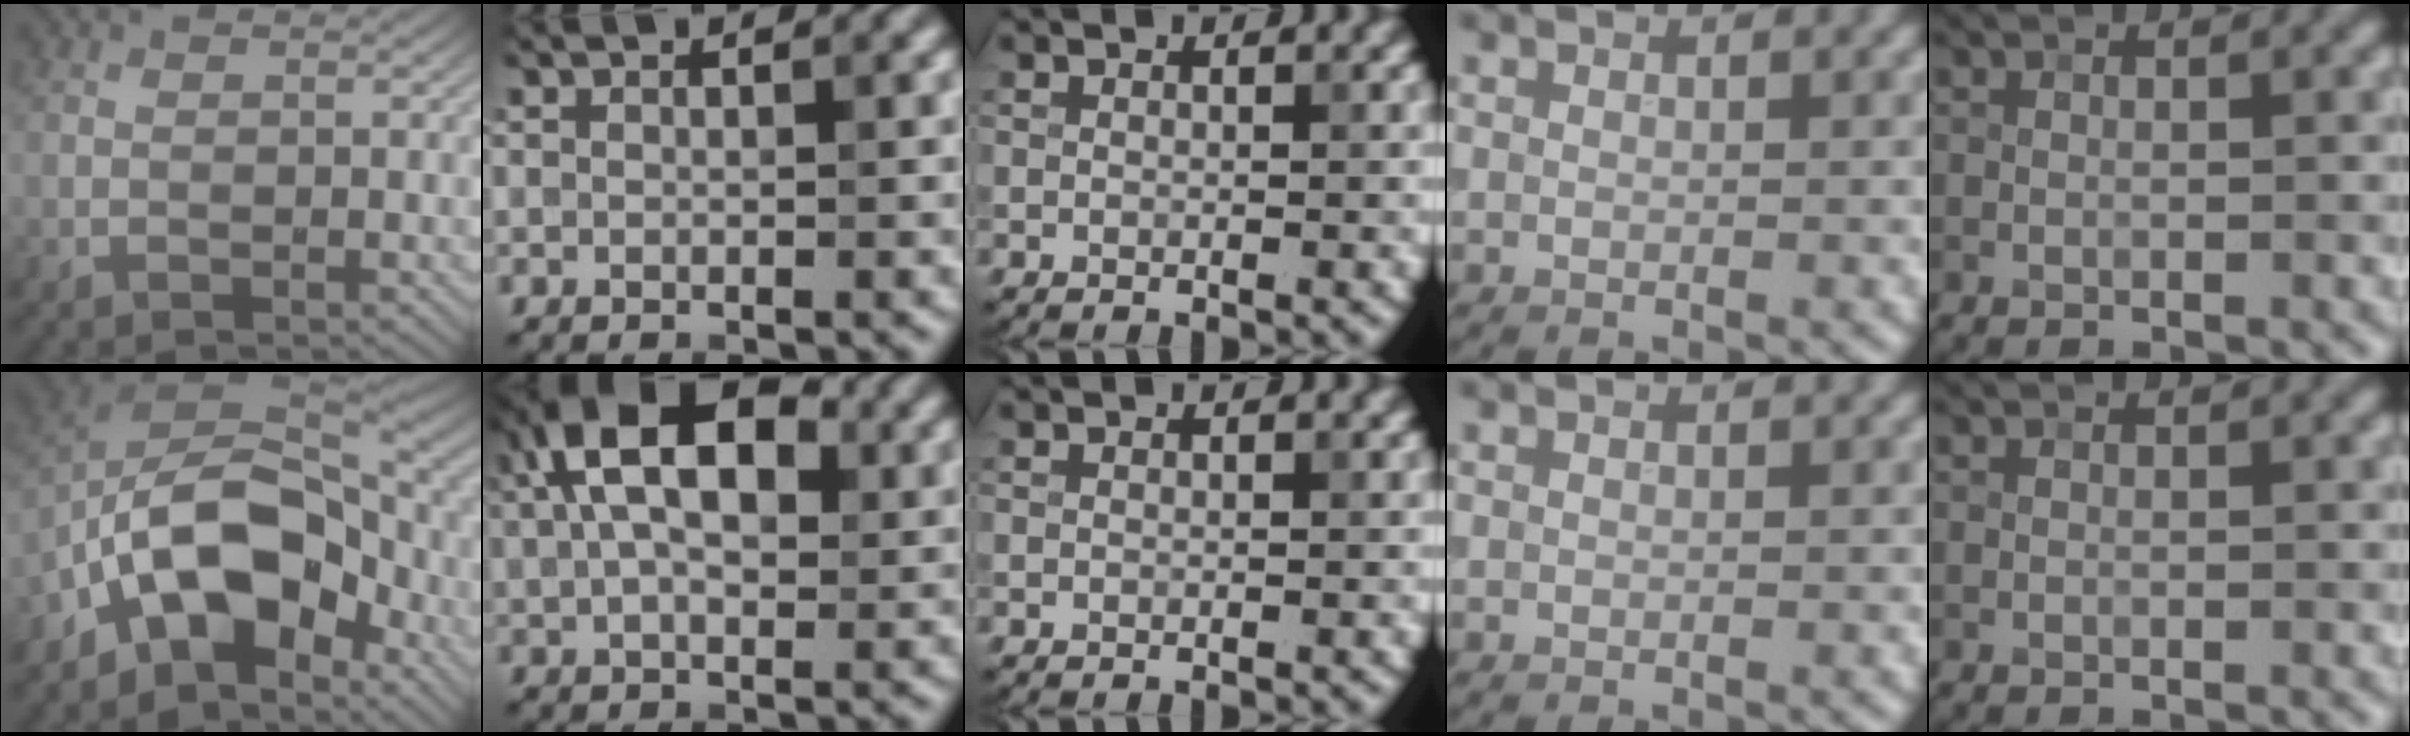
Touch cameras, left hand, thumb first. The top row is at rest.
{"thumb": {"total": 14.5, "force": [-6.6, 8.1, 10.1], "torque": [-0.178, -0.009, -0.132]}, "index": {"total": 11.1, "force": [3.7, 6.3, 8.4], "torque": [-0.137, 0.034, 0.043]}}